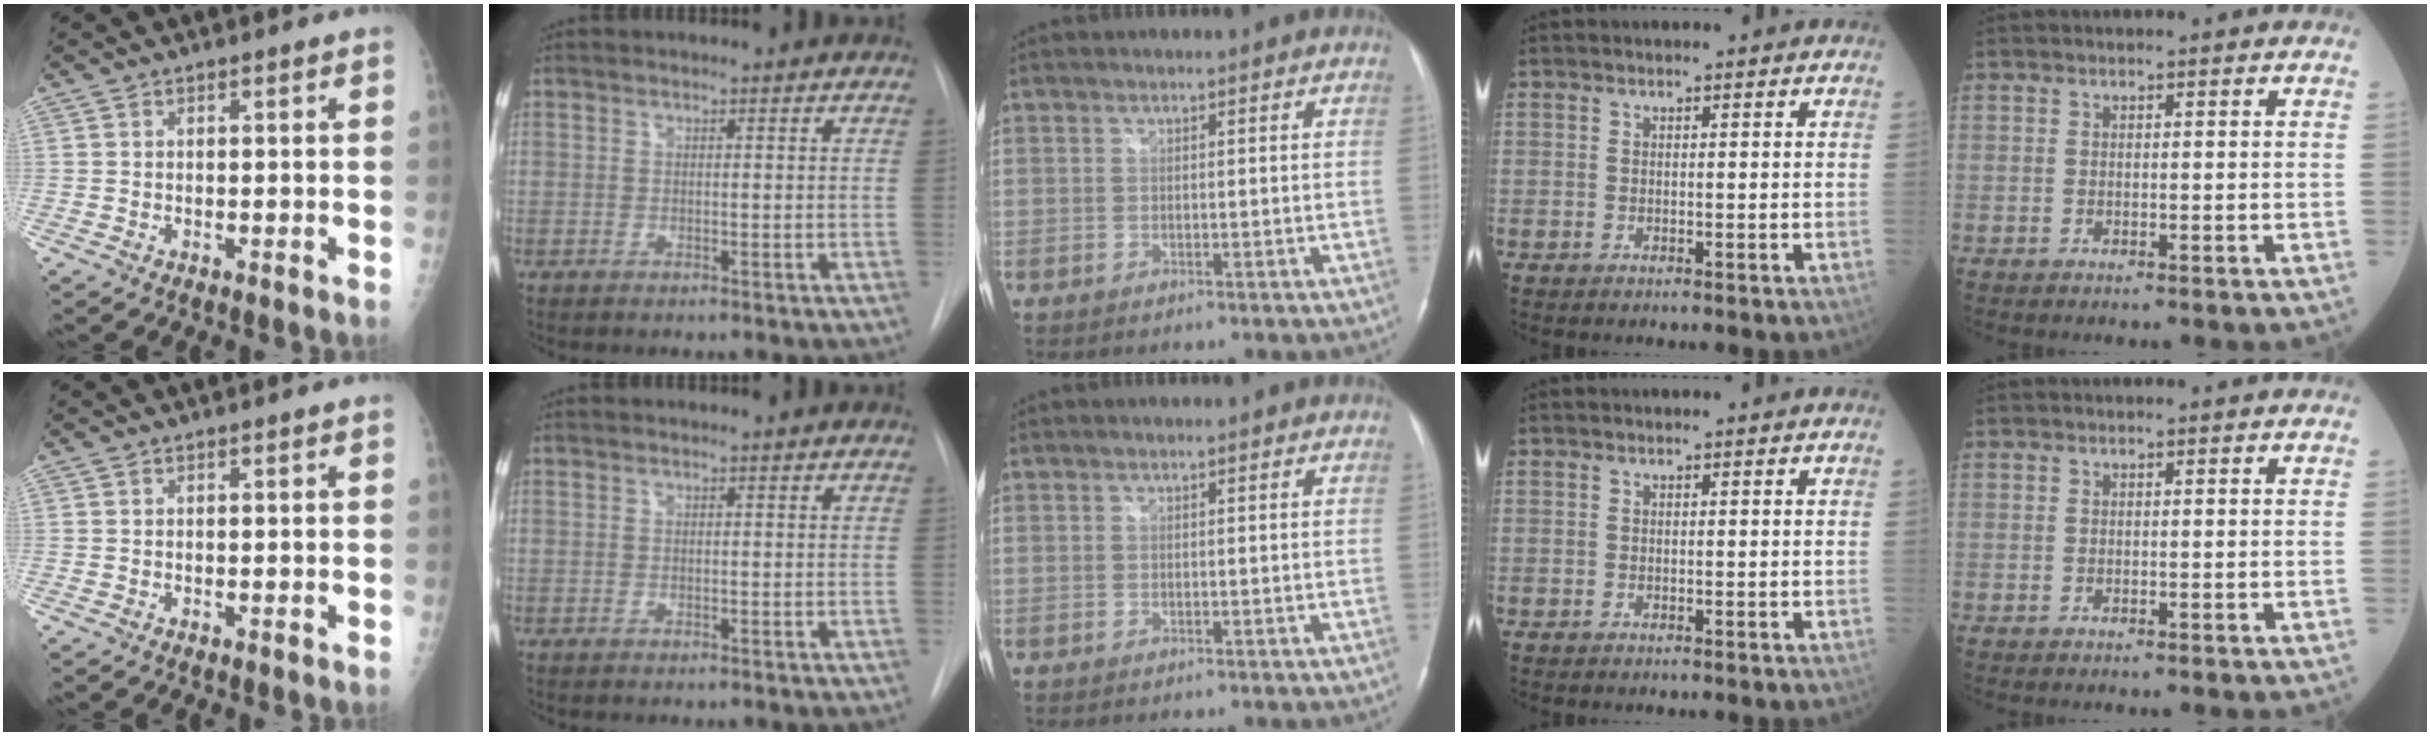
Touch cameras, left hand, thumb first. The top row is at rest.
{"index": {"total": 1.6, "force": [-1.6, -0.2, -0.3], "torque": [0.006, -0.004, -0.025]}}